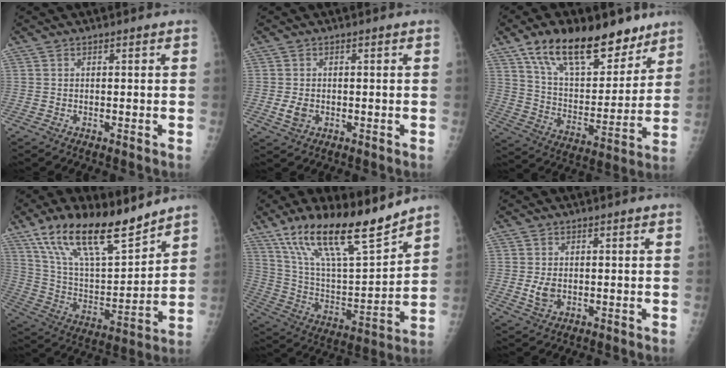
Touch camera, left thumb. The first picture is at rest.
{"total": 2.7, "force": [-0.4, 2.0, 1.8], "torque": [-0.034, -0.002, -0.005]}
{"total": 21.1, "force": [14.2, 9.8, 12.2], "torque": [-0.158, -0.064, 0.244]}
{"total": 20.6, "force": [14.9, 6.6, 12.6], "torque": [-0.193, -0.067, 0.274]}
{"total": 21.6, "force": [16.0, 4.9, 13.7], "torque": [-0.217, -0.071, 0.291]}
{"total": 3.1, "force": [0.0, 2.1, 2.3], "torque": [-0.042, -0.007, 0.006]}